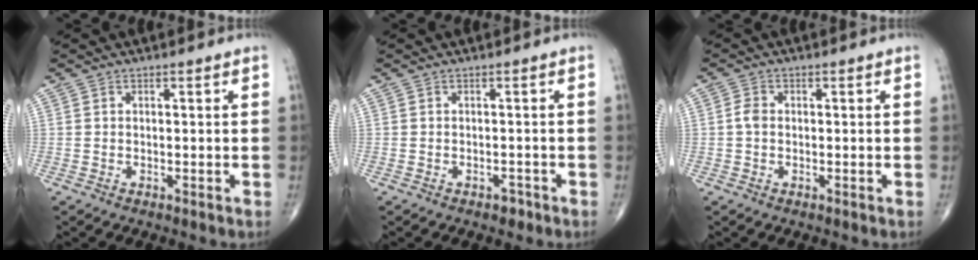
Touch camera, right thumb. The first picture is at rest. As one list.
[{"total": 1.1, "force": [-0.7, 0.7, 0.4], "torque": [0.001, 0.004, -0.013]}, {"total": 1.9, "force": [-0.1, 1.3, 1.3], "torque": [-0.022, 0.003, -0.006]}]